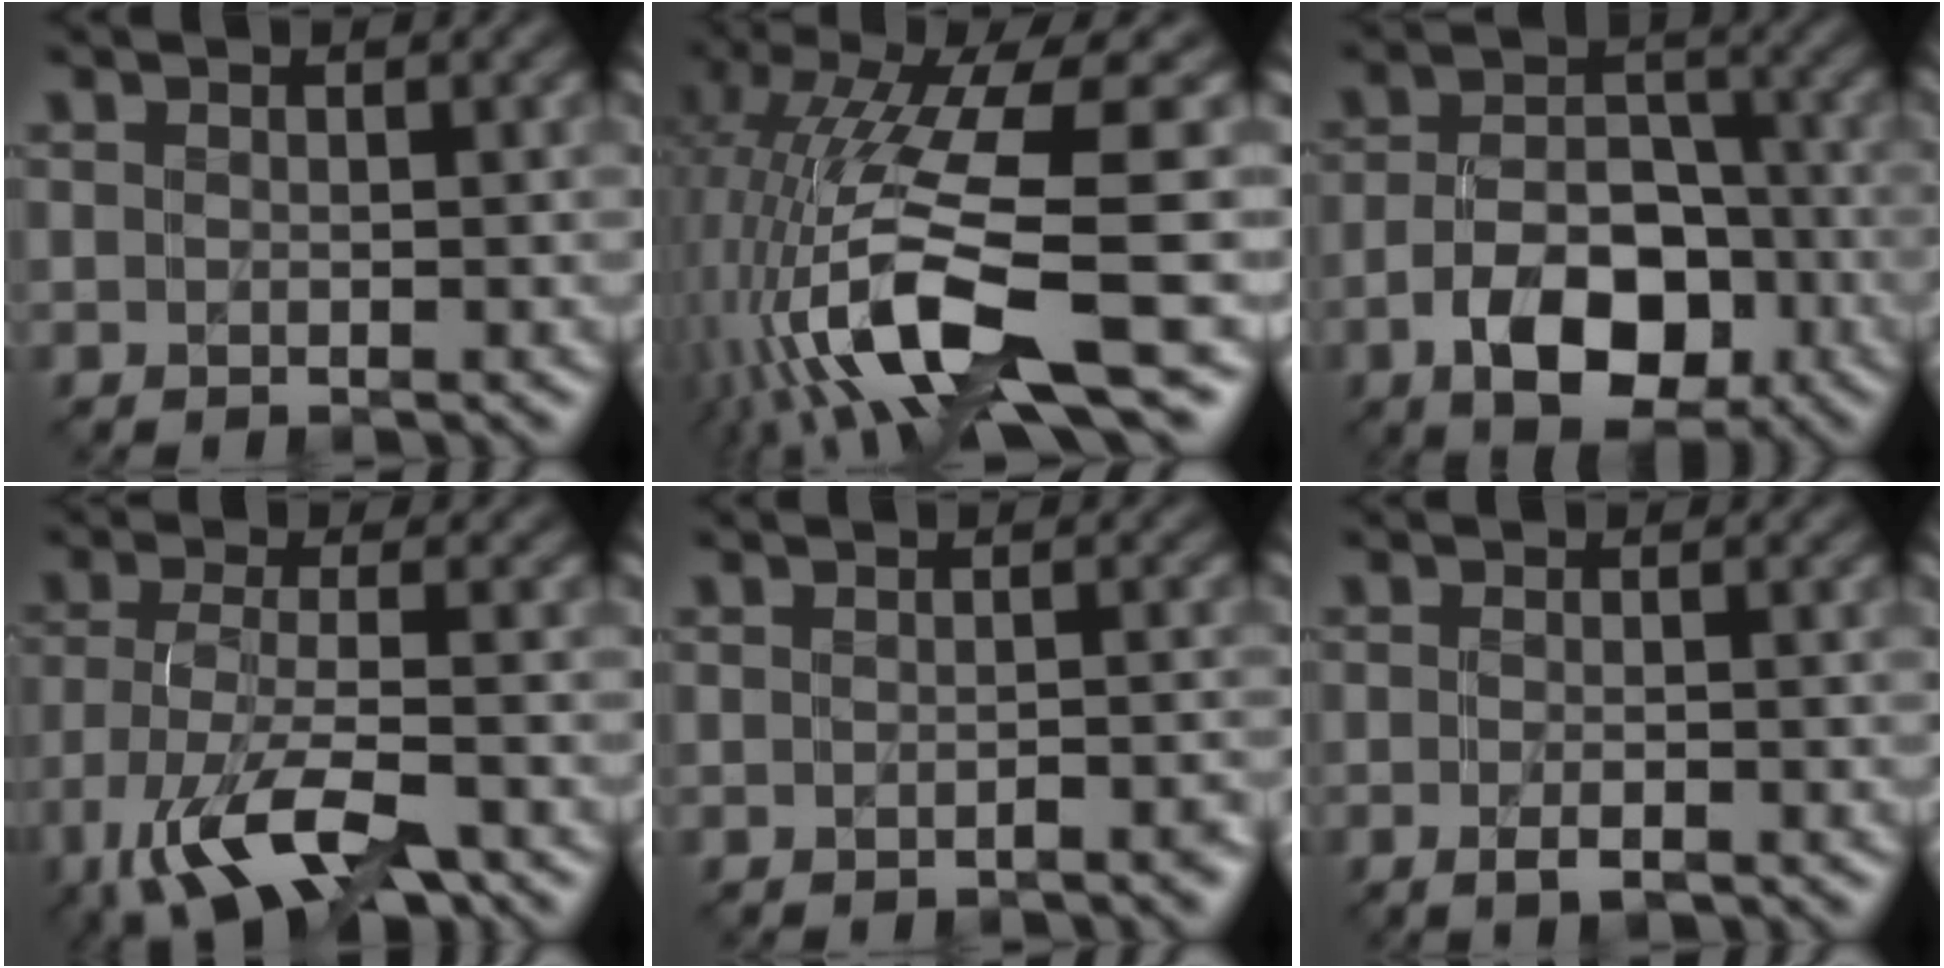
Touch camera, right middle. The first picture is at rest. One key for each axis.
{"total": 13.5, "fx": -4.8, "fy": 3.6, "fz": 12.1, "tx": -0.235, "ty": -0.002, "tz": -0.074}
{"total": 8.1, "fx": -3.4, "fy": 4.6, "fz": 5.6, "tx": -0.094, "ty": 0.001, "tz": -0.060}
{"total": 8.3, "fx": -4.8, "fy": 2.8, "fz": 6.2, "tx": -0.131, "ty": -0.015, "tz": -0.091}
{"total": 1.2, "fx": -0.8, "fy": 0.3, "fz": 0.8, "tx": -0.012, "ty": 0.000, "tz": -0.011}
{"total": 1.8, "fx": -0.9, "fy": 0.4, "fz": 1.5, "tx": -0.025, "ty": -0.004, "tz": -0.017}